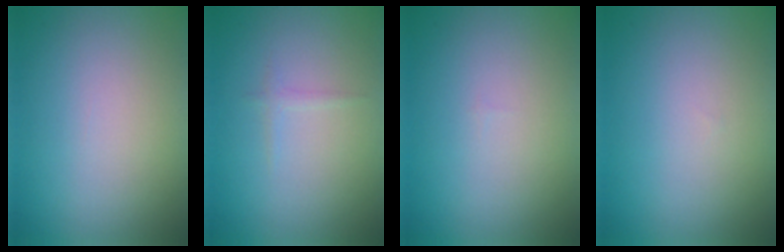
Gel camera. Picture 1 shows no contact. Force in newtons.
{"total": 0.6, "press": 0.6, "slide": 0.0}
{"total": 0.0}
{"total": 0.0}